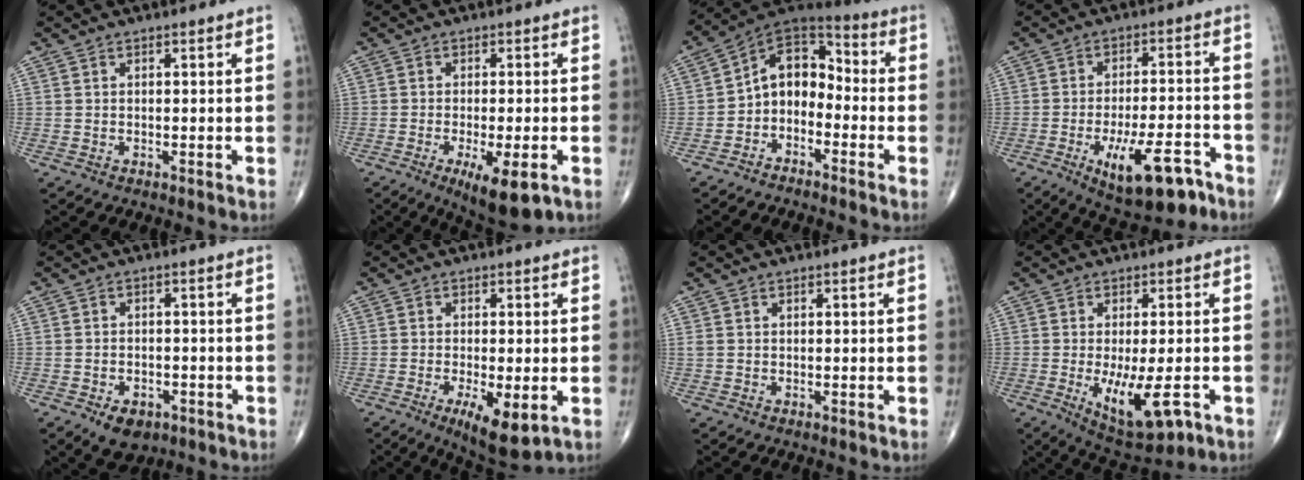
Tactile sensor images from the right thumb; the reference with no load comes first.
{"total": 9.7, "force": [-4.1, 3.0, 8.2], "torque": [-0.121, -0.011, -0.056]}
{"total": 10.4, "force": [-2.8, 7.4, 6.7], "torque": [-0.080, 0.069, -0.068]}
{"total": 14.1, "force": [-7.1, 5.2, 11.0], "torque": [-0.158, 0.030, -0.099]}
{"total": 5.8, "force": [-3.2, 3.8, 3.1], "torque": [-0.033, 0.013, -0.040]}
{"total": 8.7, "force": [-2.9, 2.9, 7.7], "torque": [-0.120, -0.019, -0.040]}
{"total": 0.9, "force": [0.2, 0.7, 0.4], "torque": [-0.007, 0.004, 0.006]}
{"total": 11.1, "force": [-3.4, 4.1, 9.8], "torque": [-0.155, -0.014, -0.039]}